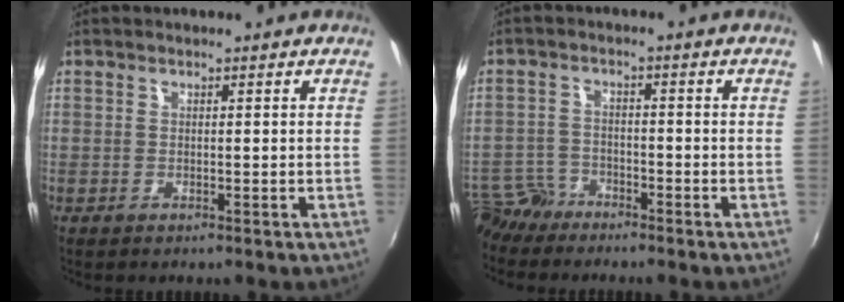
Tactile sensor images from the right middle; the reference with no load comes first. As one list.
[{"total": 5.4, "force": [-4.8, 2.5, 0.5], "torque": [-0.018, 0.006, -0.096]}]